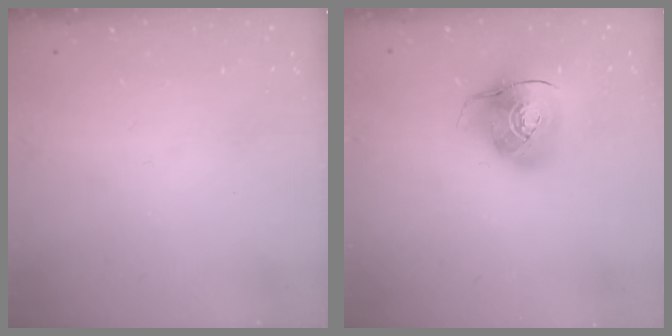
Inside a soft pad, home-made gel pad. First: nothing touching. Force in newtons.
{"total": 10.9, "press": 10.7, "slide": 1.8}